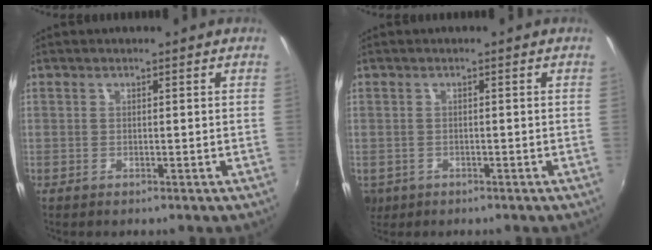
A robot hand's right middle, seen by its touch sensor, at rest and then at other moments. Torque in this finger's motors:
{"motor_torque": [0.21, -0.48, 0.06, 0.00]}